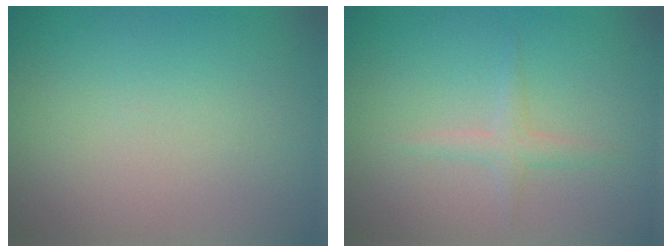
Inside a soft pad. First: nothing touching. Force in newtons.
{"total": 1.9, "press": 1.9, "slide": 0.1}